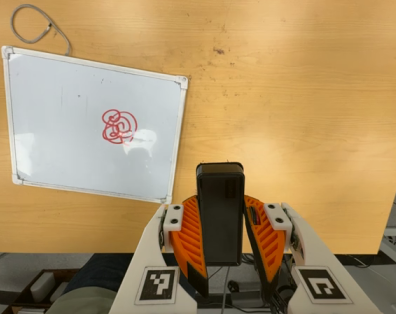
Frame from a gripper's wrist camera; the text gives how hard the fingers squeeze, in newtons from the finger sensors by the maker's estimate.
{"total": 8.2, "left": 7.2, "right": 9.3}